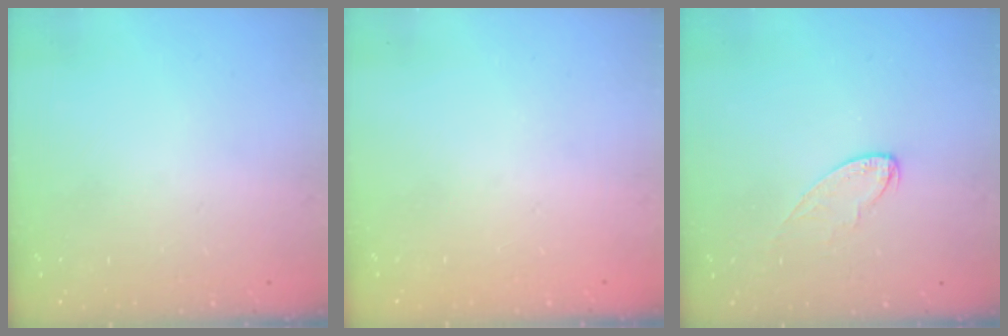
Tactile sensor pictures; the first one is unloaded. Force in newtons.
{"total": 0.0}
{"total": 5.5, "press": 5.5, "slide": 0.4}